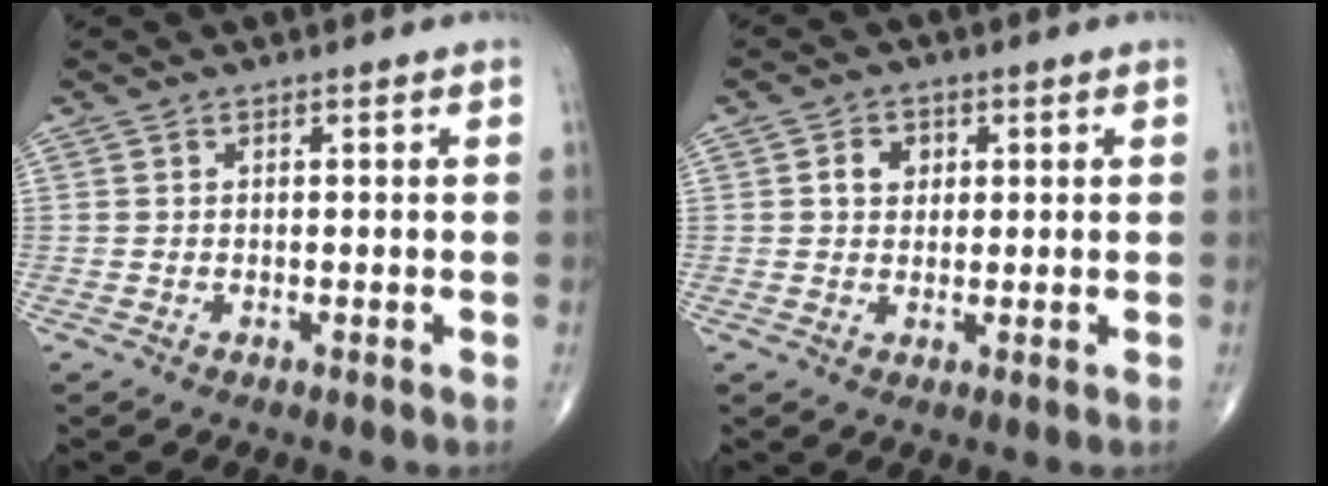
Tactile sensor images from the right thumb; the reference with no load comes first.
{"total": 3.6, "force": [0.9, 2.9, 1.8], "torque": [-0.011, 0.003, 0.012]}